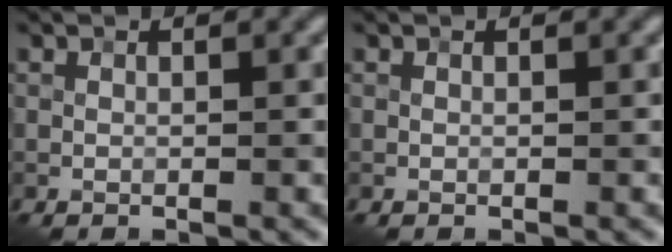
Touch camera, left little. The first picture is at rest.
{"total": 0.0}